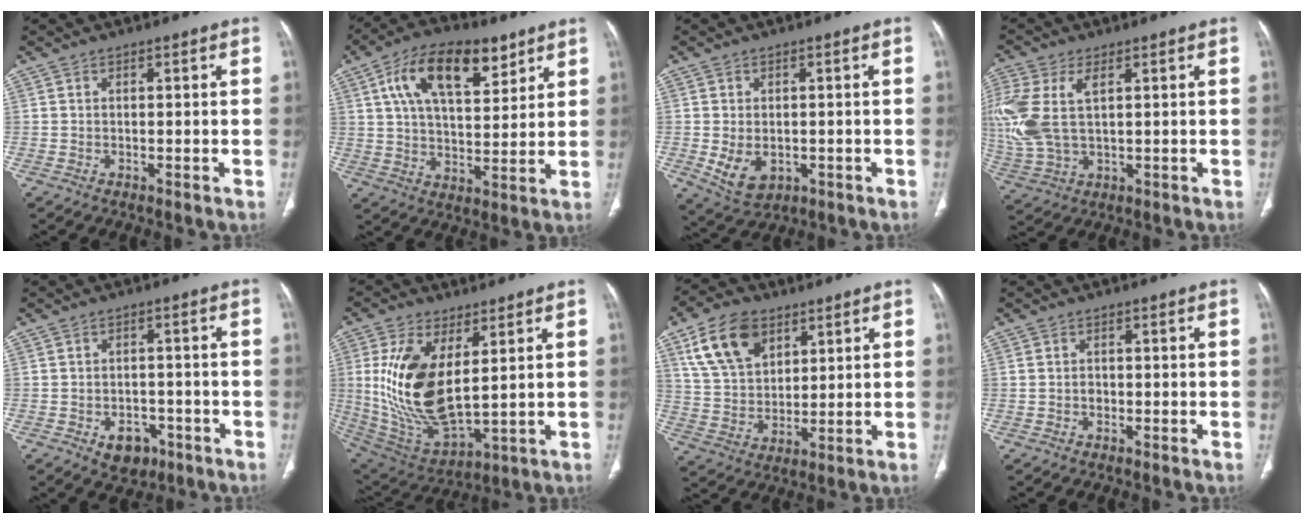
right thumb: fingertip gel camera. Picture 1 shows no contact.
{"total": 16.3, "force": [8.0, 8.0, 11.8], "torque": [-0.169, -0.016, 0.137]}
{"total": 6.3, "force": [-1.3, 4.4, 4.3], "torque": [-0.068, -0.004, -0.003]}
{"total": 14.0, "force": [3.1, 7.8, 11.2], "torque": [-0.293, 0.005, 0.070]}
{"total": 5.7, "force": [-2.9, 4.1, 2.9], "torque": [-0.018, 0.018, -0.032]}
{"total": 18.6, "force": [3.9, 9.0, 15.8], "torque": [-0.314, -0.025, 0.093]}
{"total": 13.6, "force": [7.0, 8.7, 7.9], "torque": [-0.124, -0.019, 0.141]}
{"total": 1.0, "force": [-0.2, 0.9, 0.5], "torque": [-0.008, 0.005, -0.004]}